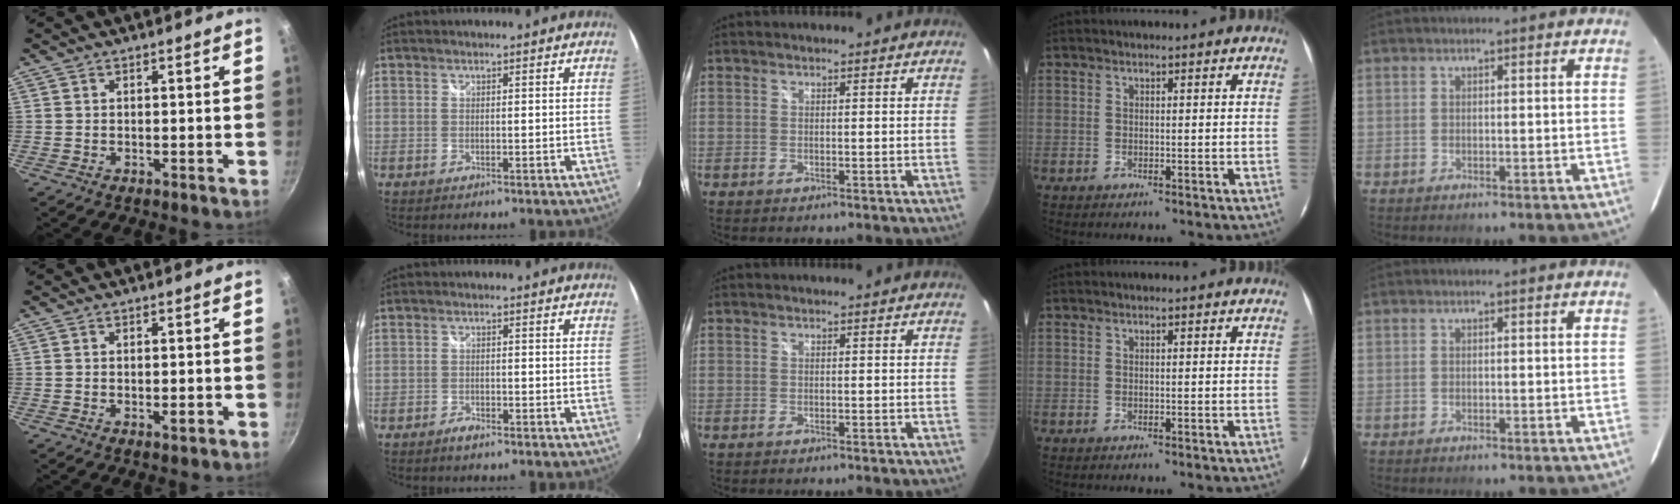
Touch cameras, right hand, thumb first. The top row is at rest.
{"thumb": {"total": 1.6, "force": [-0.4, 0.7, 1.4], "torque": [-0.022, -0.002, -0.007]}, "index": {"total": 2.1, "force": [-1.7, 0.8, 0.9], "torque": [-0.023, -0.003, -0.034]}}